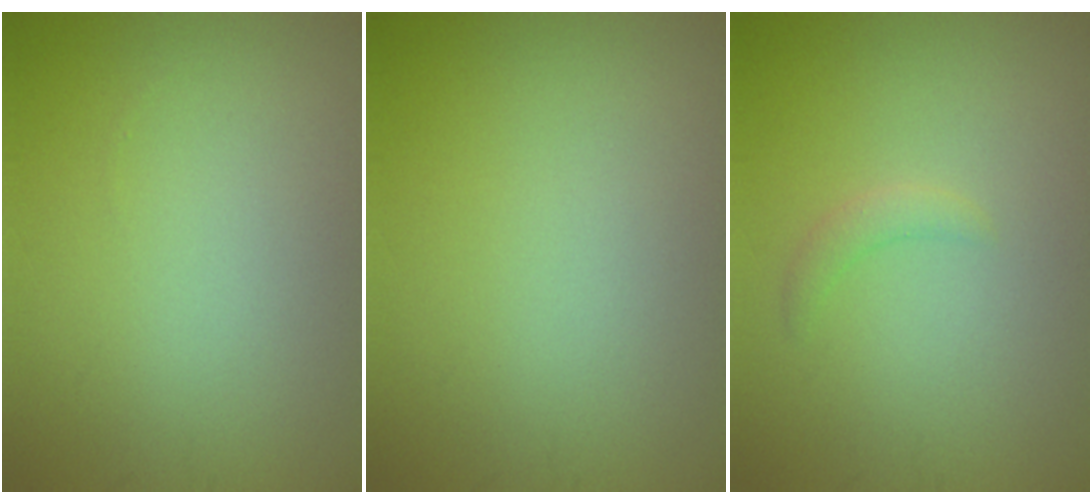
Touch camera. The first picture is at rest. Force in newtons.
{"total": 0.0}
{"total": 1.2, "press": 1.2, "slide": 0.1}